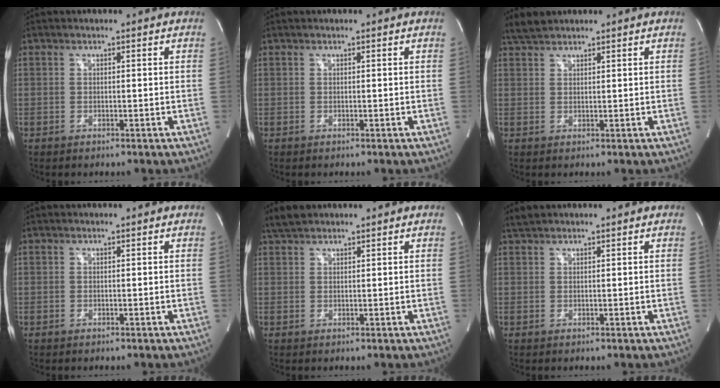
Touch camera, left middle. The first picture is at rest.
{"total": 0.0}
{"total": 2.6, "force": [2.5, 0.5, 0.7], "torque": [-0.017, 0.012, 0.050]}
{"total": 0.0}
{"total": 2.5, "force": [2.3, 0.7, 0.8], "torque": [-0.017, 0.012, 0.045]}
{"total": 1.2, "force": [1.2, 0.1, 0.2], "torque": [-0.010, 0.011, 0.030]}